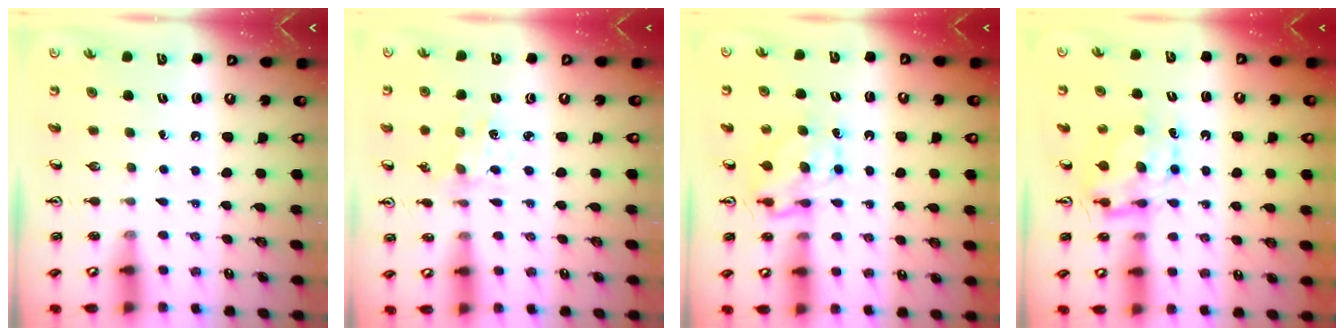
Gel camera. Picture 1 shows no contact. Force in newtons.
{"total": 1.1, "press": 1.0, "slide": 0.2}
{"total": 7.2, "press": 7.1, "slide": 0.8}
{"total": 7.2, "press": 7.2, "slide": 0.1}